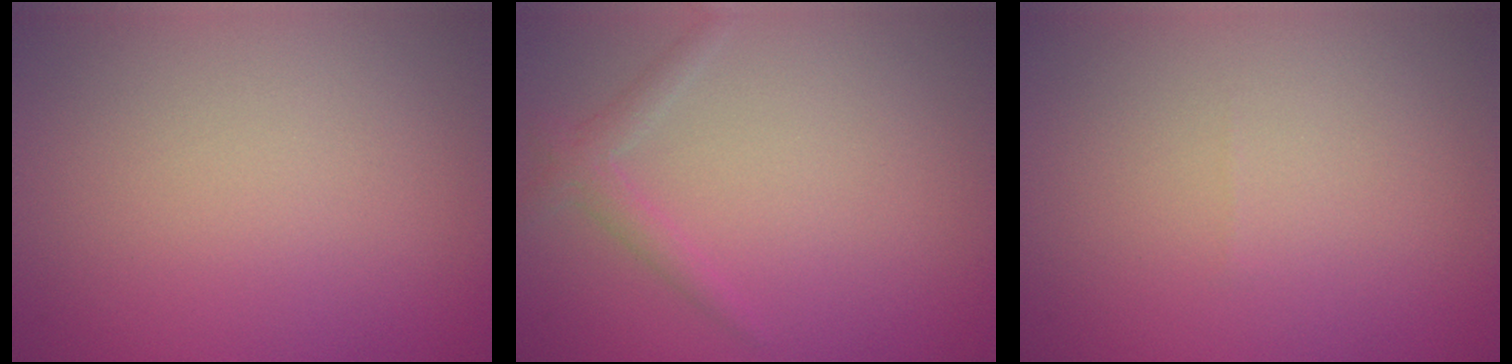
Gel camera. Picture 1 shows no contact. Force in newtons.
{"total": 1.6, "press": 1.6, "slide": 0.1}
{"total": 0.0}